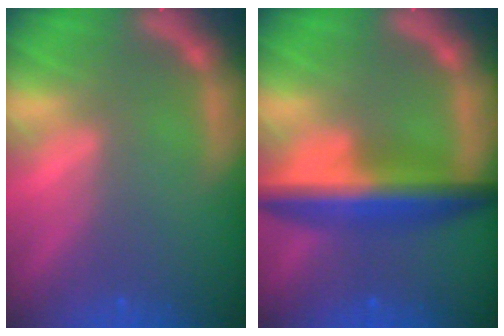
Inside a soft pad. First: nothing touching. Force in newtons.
{"total": 7.4}